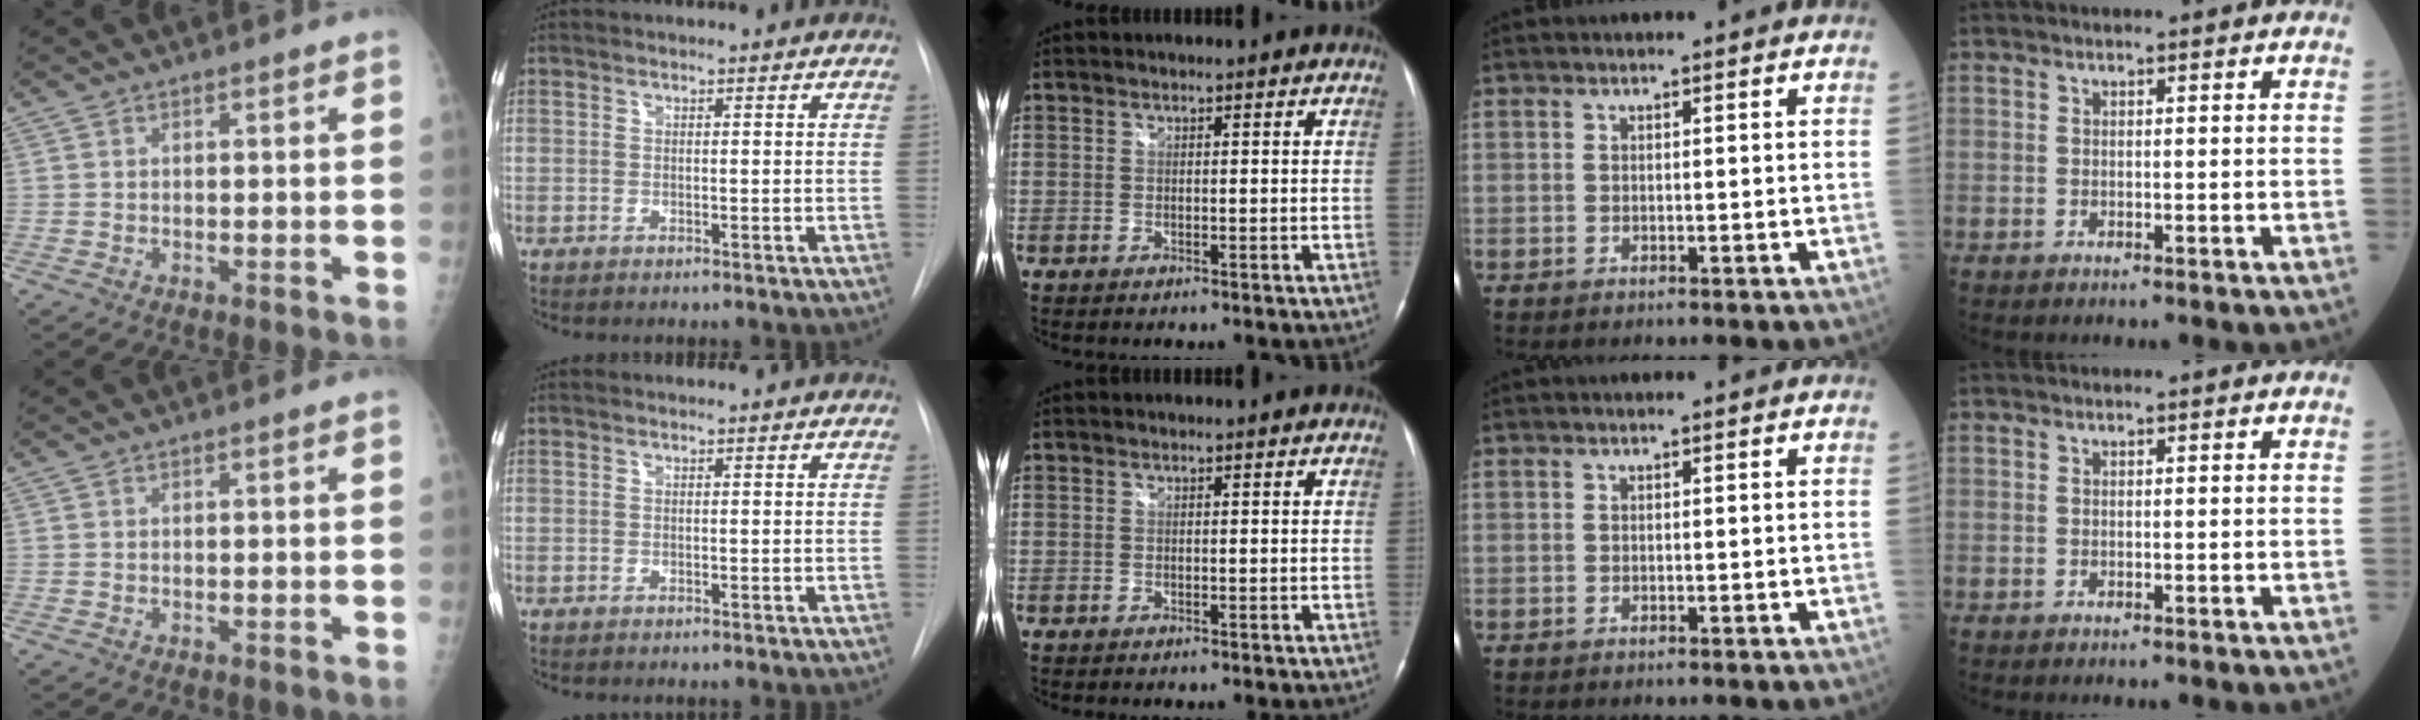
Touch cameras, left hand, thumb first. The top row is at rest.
{}